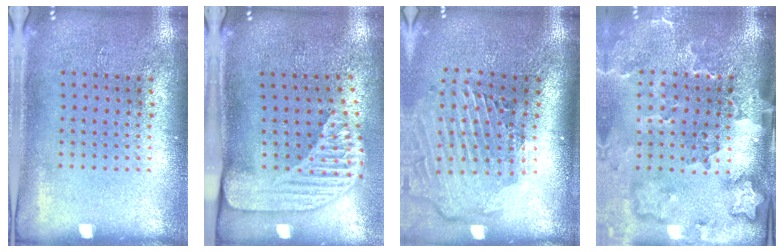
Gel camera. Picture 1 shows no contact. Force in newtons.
{"total": 2.3, "press": 1.7, "slide": 1.5}
{"total": 2.8, "press": 2.2, "slide": 1.8}
{"total": 3.5, "press": 2.5, "slide": 2.4}